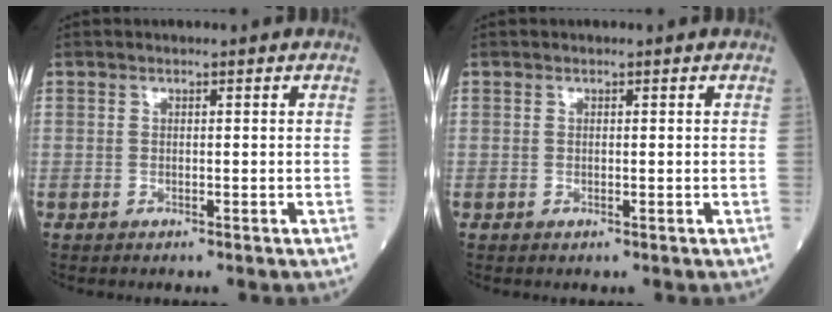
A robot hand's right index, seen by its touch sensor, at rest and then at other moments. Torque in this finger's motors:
{"motor_torque": [0.00, 0.00, 0.00, -0.01]}